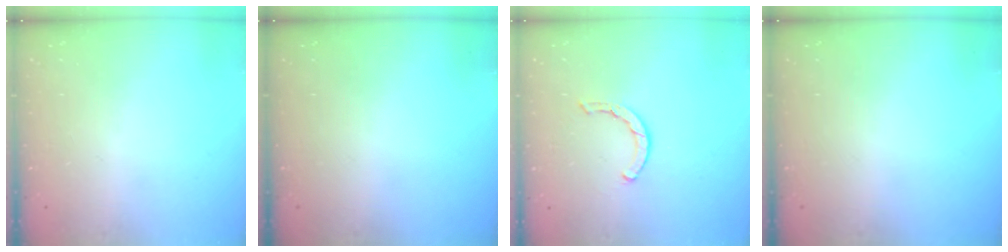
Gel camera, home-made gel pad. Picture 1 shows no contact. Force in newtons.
{"total": 0.0}
{"total": 2.0, "press": 2.0, "slide": 0.2}
{"total": 0.0}